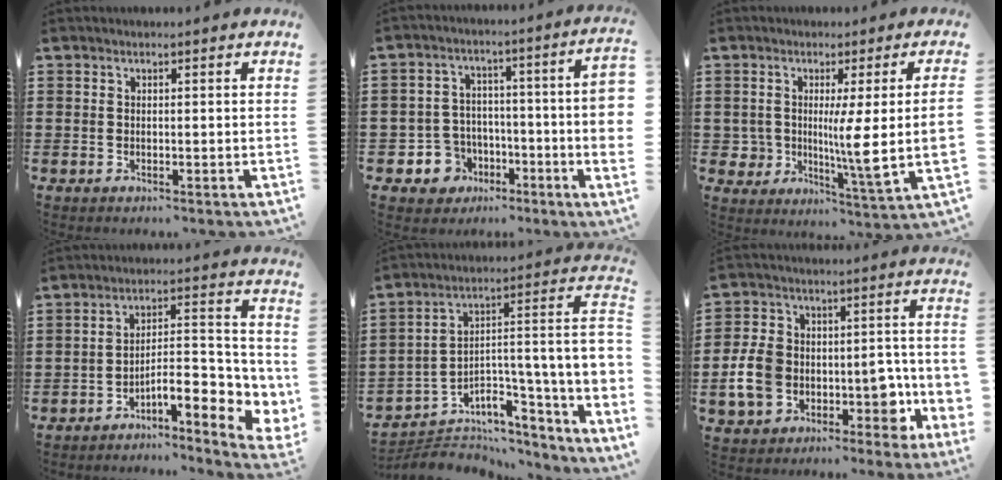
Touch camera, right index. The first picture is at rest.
{"total": 7.2, "force": [-3.4, 4.8, 4.1], "torque": [-0.095, 0.016, -0.062]}
{"total": 8.3, "force": [0.3, 0.9, 8.2], "torque": [-0.155, -0.020, -0.005]}
{"total": 7.8, "force": [-3.9, 2.5, 6.3], "torque": [-0.099, -0.014, -0.071]}
{"total": 7.2, "force": [-1.7, 2.9, 6.3], "torque": [-0.121, -0.015, -0.035]}
{"total": 11.8, "force": [-3.3, 8.2, 7.8], "torque": [-0.150, 0.007, -0.053]}